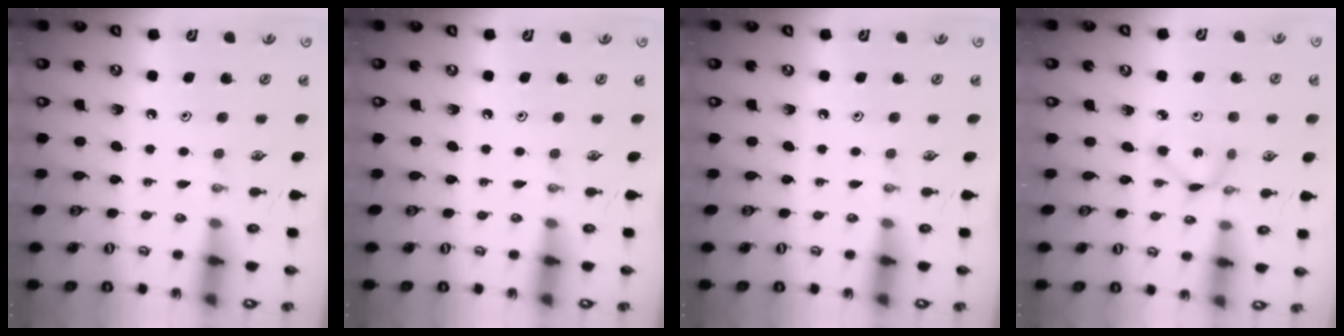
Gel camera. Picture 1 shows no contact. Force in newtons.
{"total": 0.0}
{"total": 0.0}
{"total": 2.0, "press": 2.0, "slide": 0.1}